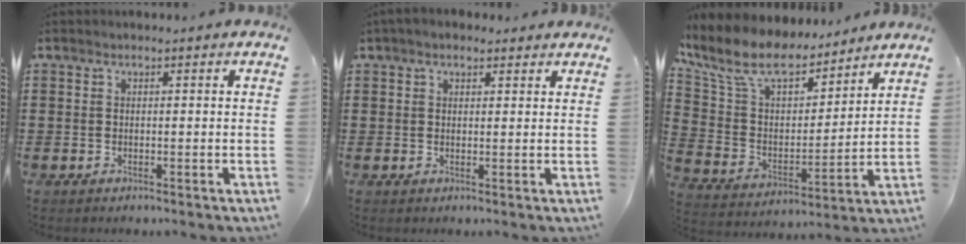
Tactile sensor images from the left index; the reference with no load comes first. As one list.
[{"total": 2.2, "force": [1.6, 1.1, 1.0], "torque": [-0.024, 0.010, 0.030]}, {"total": 11.1, "force": [9.0, 4.0, 5.0], "torque": [-0.140, -0.045, 0.159]}]